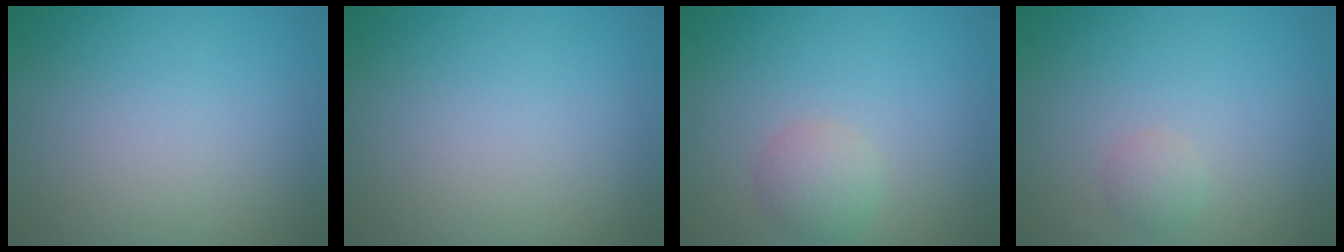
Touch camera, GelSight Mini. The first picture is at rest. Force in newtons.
{"total": 0.0}
{"total": 2.1, "press": 2.1, "slide": 0.1}
{"total": 1.1, "press": 1.1, "slide": 0.0}